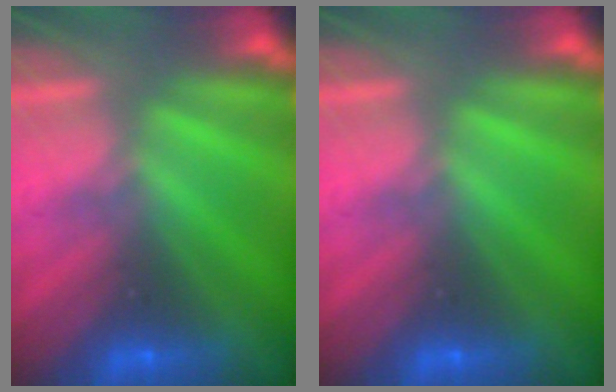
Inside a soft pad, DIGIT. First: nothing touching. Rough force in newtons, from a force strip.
{"total": 0.0}